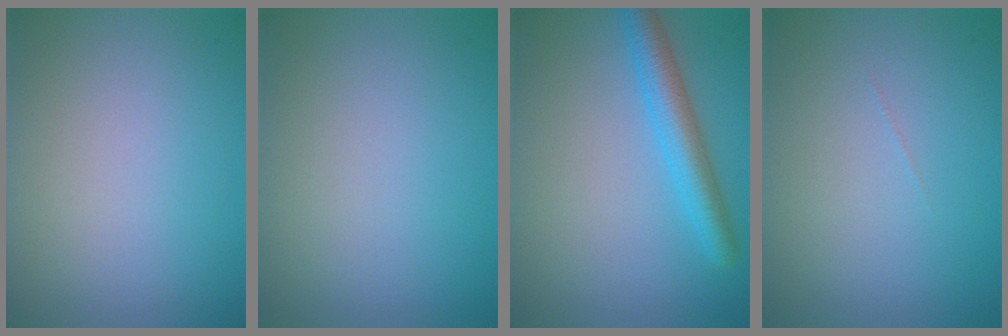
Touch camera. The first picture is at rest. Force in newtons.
{"total": 0.0}
{"total": 3.9, "press": 3.9, "slide": 0.2}
{"total": 0.0}